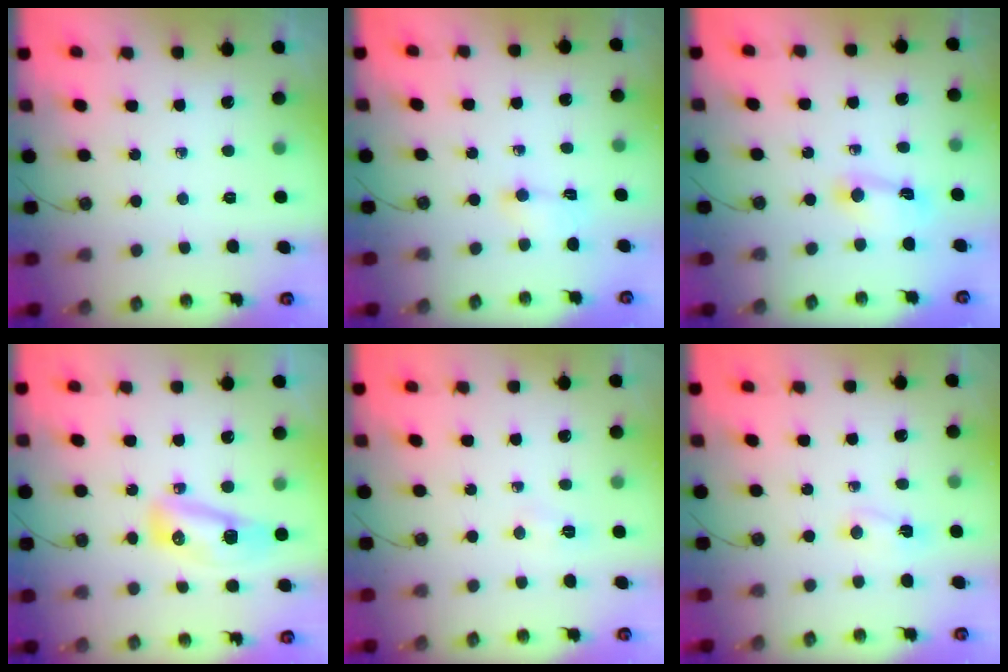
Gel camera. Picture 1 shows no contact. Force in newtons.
{"total": 2.6, "press": 2.5, "slide": 0.9}
{"total": 3.4, "press": 3.4, "slide": 0.3}
{"total": 9.6, "press": 9.6, "slide": 0.7}
{"total": 2.5, "press": 2.4, "slide": 0.4}
{"total": 2.8, "press": 2.7, "slide": 0.5}